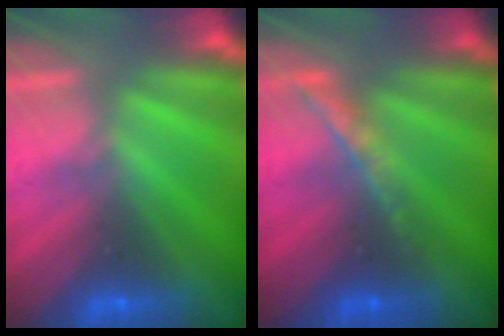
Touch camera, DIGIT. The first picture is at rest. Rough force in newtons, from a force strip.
{"total": 1.7}